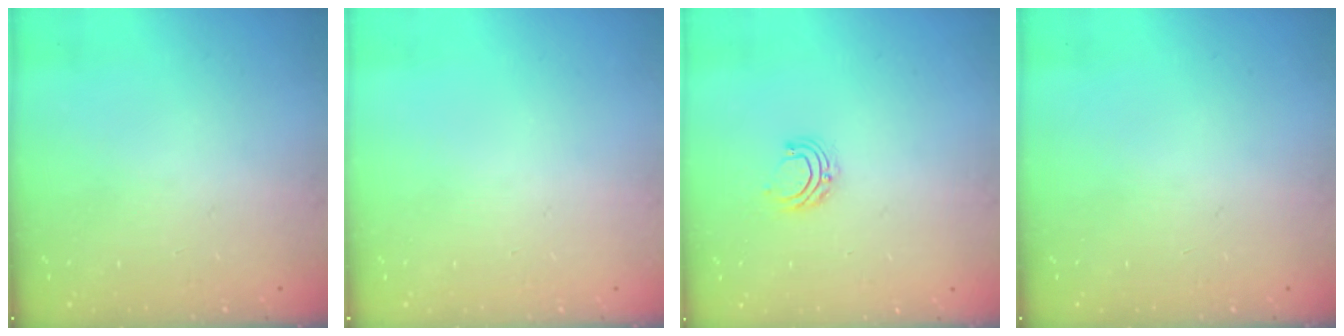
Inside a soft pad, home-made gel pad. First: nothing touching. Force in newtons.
{"total": 0.0}
{"total": 5.9, "press": 5.9, "slide": 0.4}
{"total": 0.0}